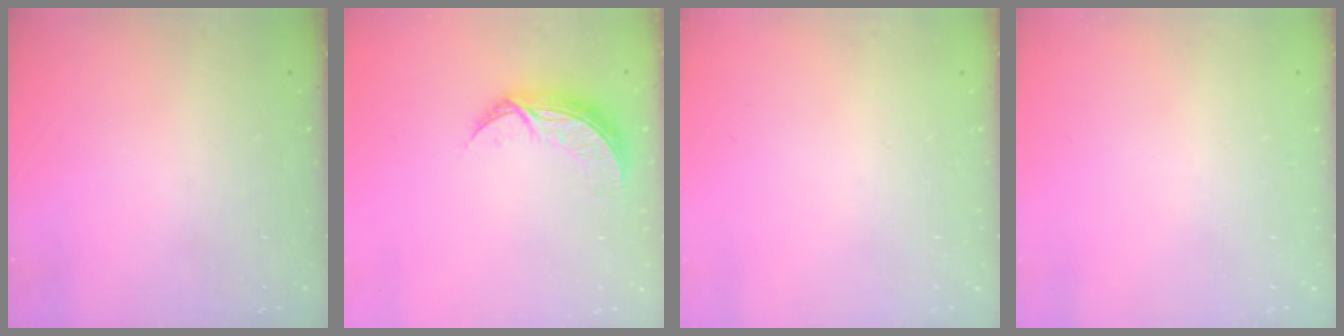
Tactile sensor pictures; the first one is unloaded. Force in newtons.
{"total": 8.5, "press": 8.5, "slide": 0.3}
{"total": 0.0}
{"total": 0.0}